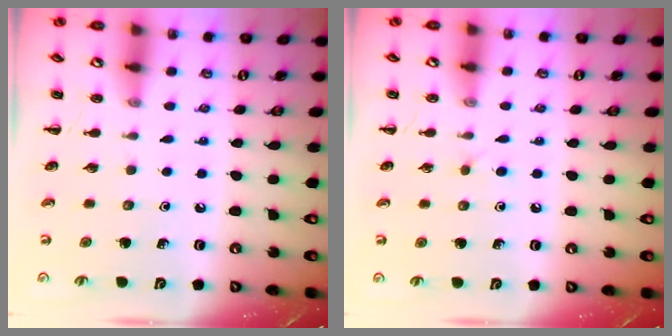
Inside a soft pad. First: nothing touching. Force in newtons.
{"total": 2.2, "press": 2.0, "slide": 1.0}